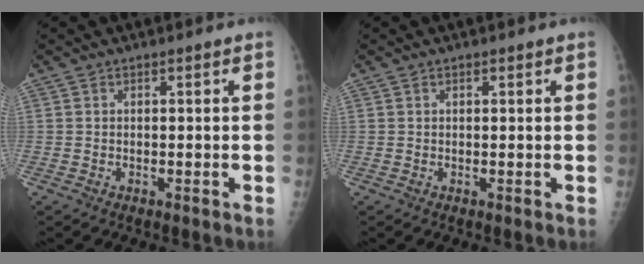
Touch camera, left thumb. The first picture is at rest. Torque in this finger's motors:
{"motor_torque": [-0.03, 0.15, -0.07, -0.02, -0.02]}